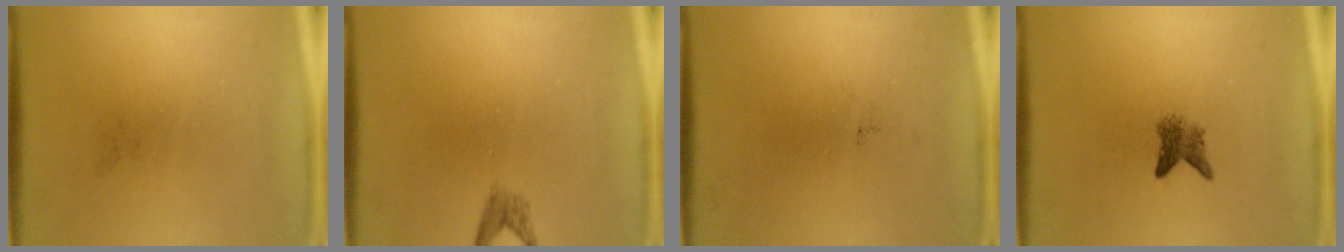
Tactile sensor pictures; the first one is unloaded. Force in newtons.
{"total": 1.4}
{"total": 0.0}
{"total": 2.6}